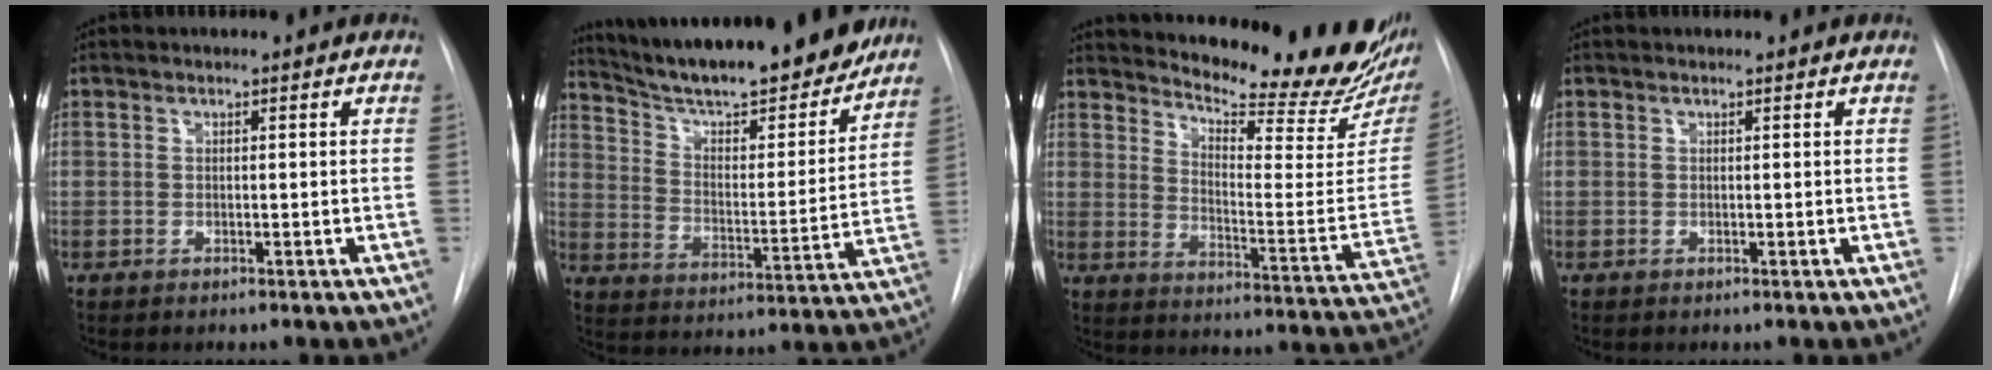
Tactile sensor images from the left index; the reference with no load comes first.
{"total": 23.0, "force": [20.3, 3.7, 10.3], "torque": [-0.169, -0.014, 0.297]}
{"total": 22.8, "force": [20.5, 3.7, 9.2], "torque": [-0.137, -0.099, 0.255]}
{"total": 0.0}